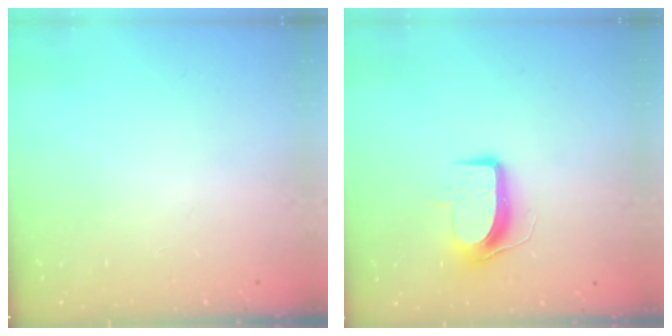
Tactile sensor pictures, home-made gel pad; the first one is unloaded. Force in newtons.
{"total": 8.8, "press": 8.8, "slide": 0.2}